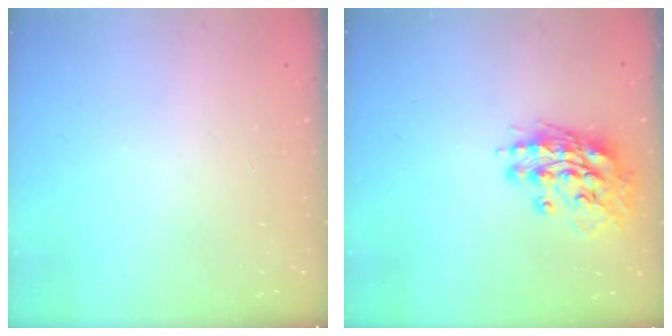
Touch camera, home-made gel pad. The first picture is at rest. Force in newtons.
{"total": 13.2, "press": 13.1, "slide": 1.9}